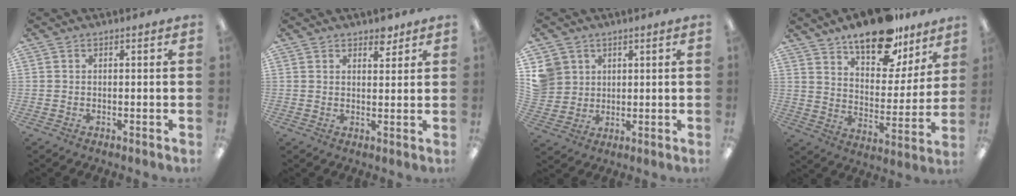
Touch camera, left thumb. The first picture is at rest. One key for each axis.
{"total": 3.8, "fx": 3.0, "fy": 1.9, "fz": 1.3, "tx": 0.002, "ty": -0.017, "tz": 0.049}
{"total": 6.7, "fx": 2.9, "fy": 6.0, "fz": 0.6, "tx": -0.022, "ty": 0.001, "tz": 0.060}
{"total": 18.1, "fx": 13.8, "fy": 7.5, "fz": 8.9, "tx": -0.132, "ty": -0.087, "tz": 0.237}